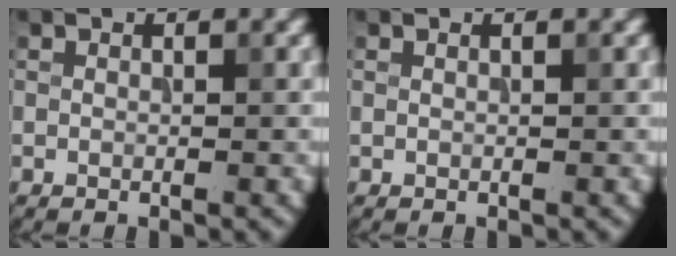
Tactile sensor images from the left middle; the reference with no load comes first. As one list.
[{"total": 0.0}]